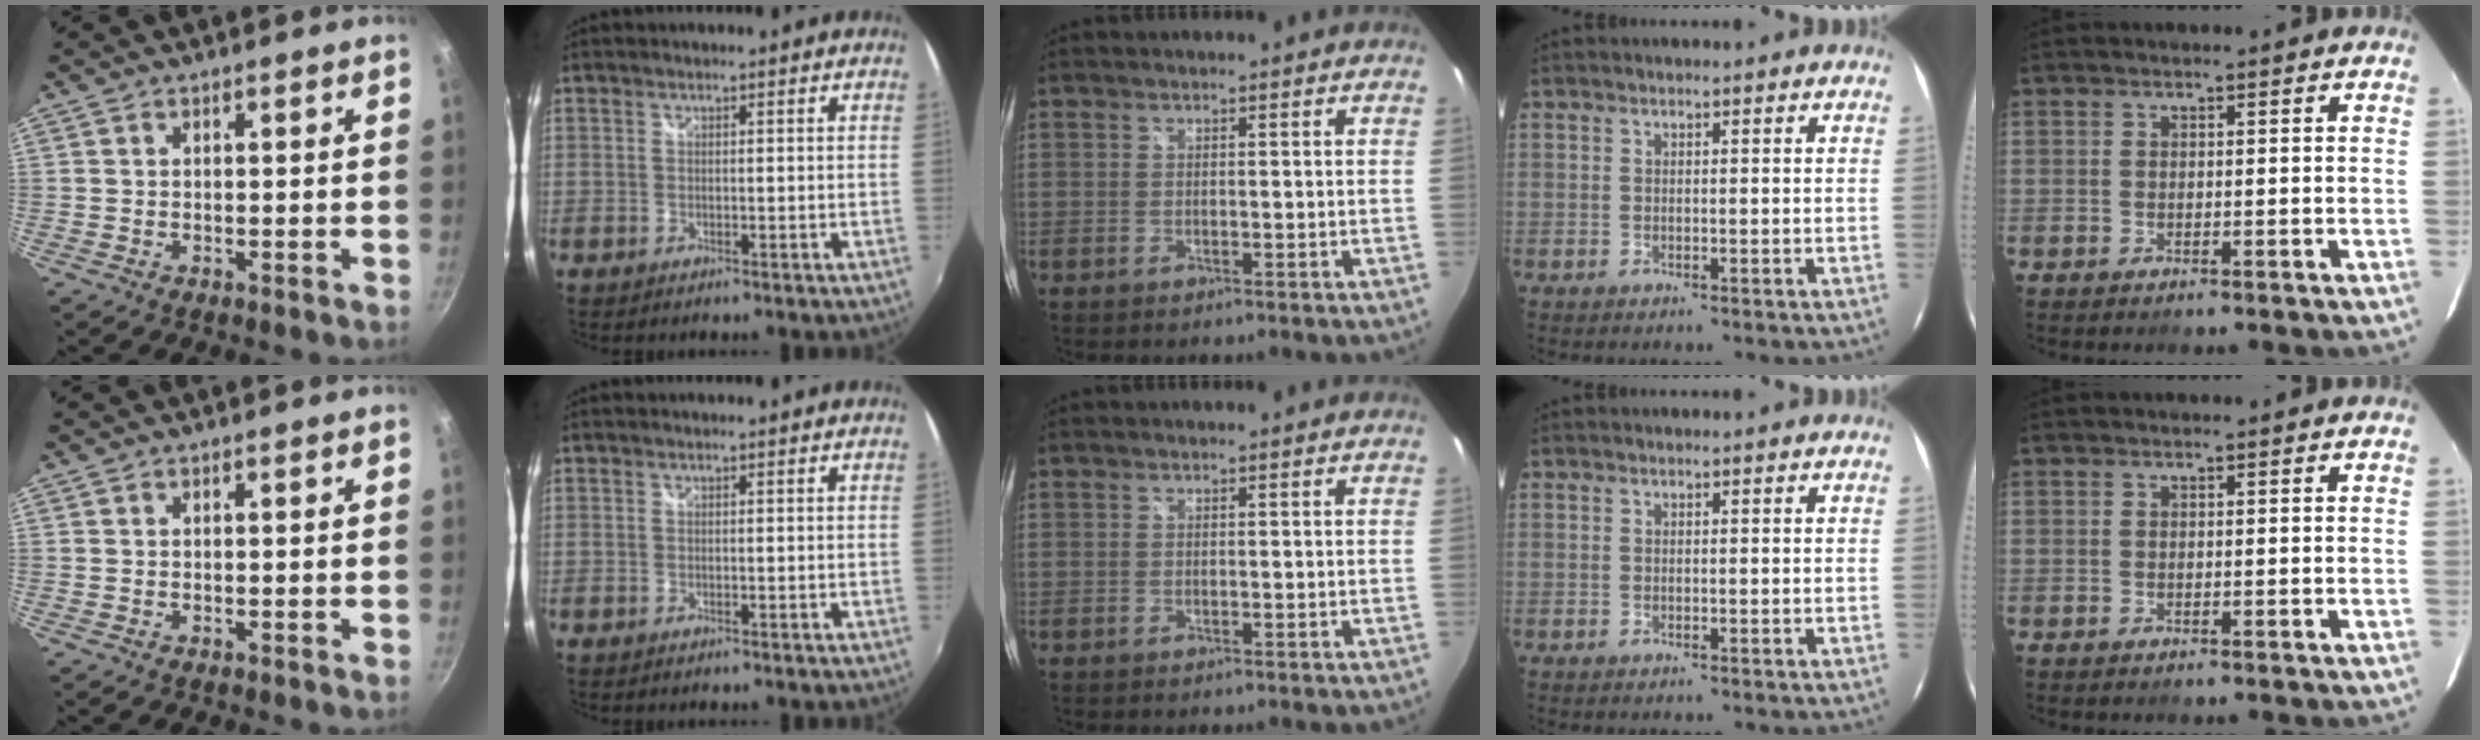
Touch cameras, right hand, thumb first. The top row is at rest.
{}